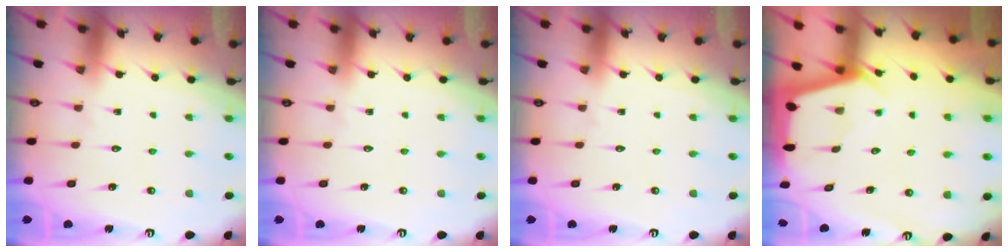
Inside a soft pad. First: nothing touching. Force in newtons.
{"total": 0.0}
{"total": 0.0}
{"total": 2.4, "press": 2.3, "slide": 0.4}